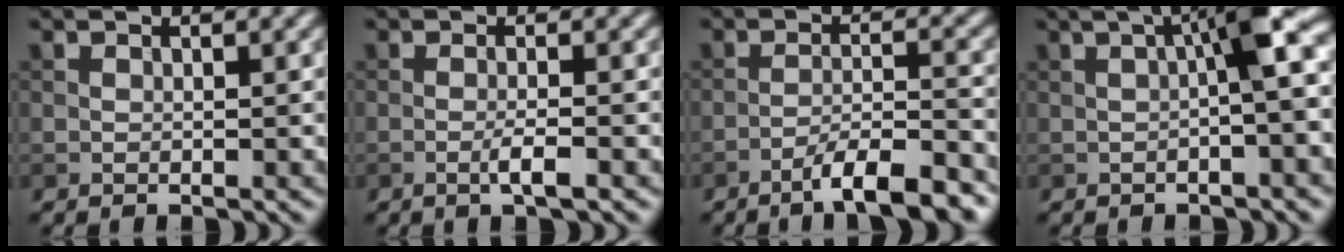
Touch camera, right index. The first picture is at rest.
{"total": 1.9, "force": [-0.7, 0.2, 1.8], "torque": [-0.030, 0.005, -0.017]}
{"total": 6.8, "force": [-4.8, 1.1, 4.7], "torque": [-0.067, 0.009, -0.078]}
{"total": 5.7, "force": [0.6, 0.9, 5.6], "torque": [-0.085, 0.023, 0.001]}